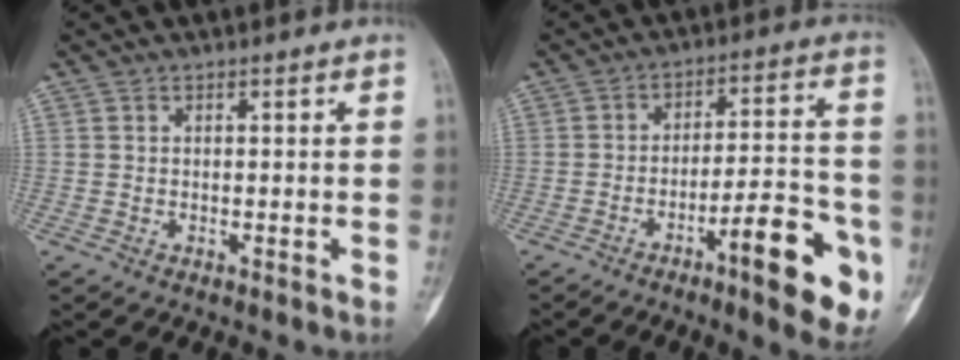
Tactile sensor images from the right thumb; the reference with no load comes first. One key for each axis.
{"total": 15.6, "fx": -6.8, "fy": 4.0, "fz": 13.4, "tx": -0.165, "ty": 0.034, "tz": -0.095}